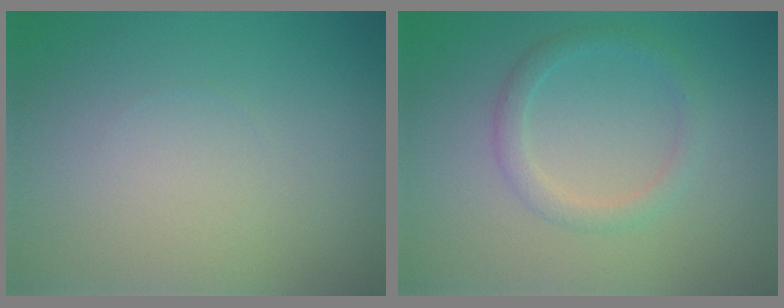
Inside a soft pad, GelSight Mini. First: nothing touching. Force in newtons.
{"total": 2.0, "press": 2.0, "slide": 0.1}